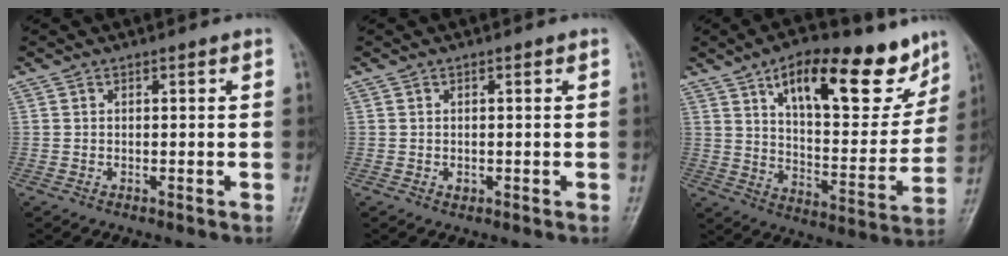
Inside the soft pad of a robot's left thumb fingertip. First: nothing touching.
{"total": 0.7, "force": [-0.1, 0.6, 0.4], "torque": [-0.003, 0.000, 0.000]}
{"total": 22.1, "force": [13.1, 9.2, 15.3], "torque": [-0.179, -0.047, 0.207]}